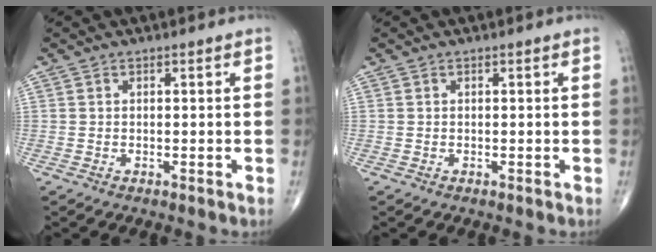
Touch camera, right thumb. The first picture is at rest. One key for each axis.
{"total": 0.0}